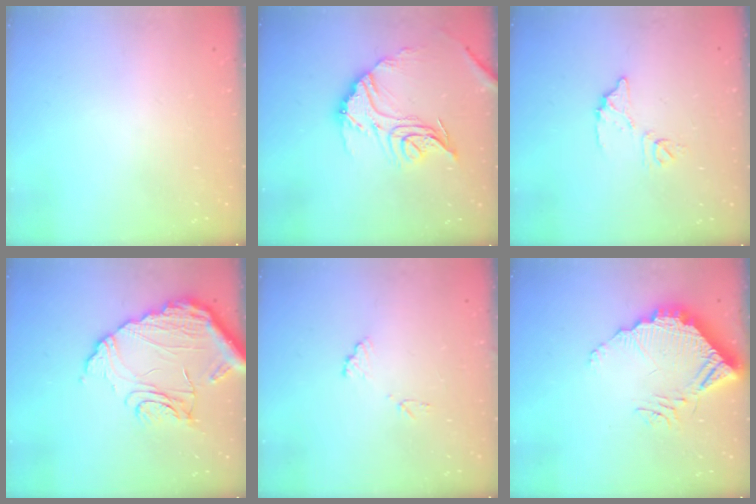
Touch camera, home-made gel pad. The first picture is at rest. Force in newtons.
{"total": 17.1, "press": 17.0, "slide": 1.7}
{"total": 8.5, "press": 8.4, "slide": 0.3}
{"total": 15.2, "press": 15.1, "slide": 1.5}
{"total": 7.4, "press": 7.4, "slide": 0.5}
{"total": 11.8, "press": 11.8, "slide": 0.9}